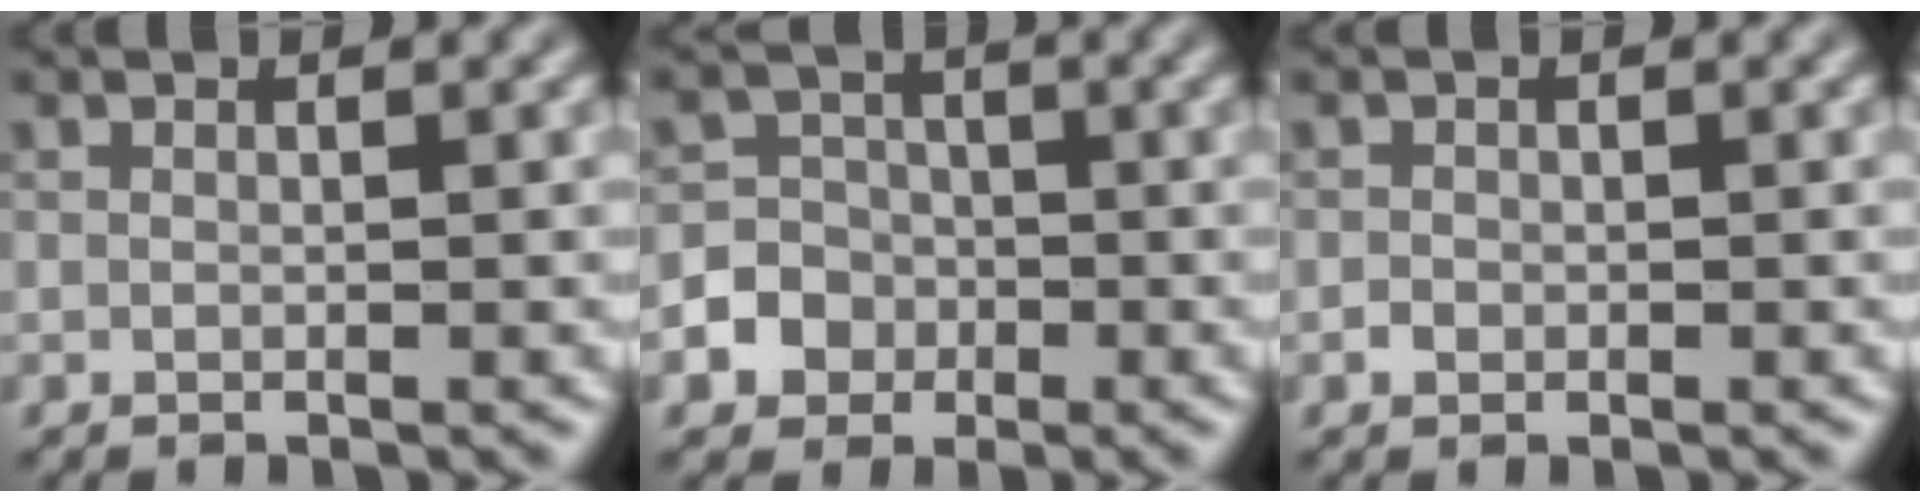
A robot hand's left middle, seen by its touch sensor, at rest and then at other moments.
{"total": 4.9, "force": [-1.9, 4.5, 0.6], "torque": [0.009, 0.002, -0.050]}
{"total": 0.7, "force": [-0.2, 0.6, 0.2], "torque": [-0.001, -0.002, -0.005]}